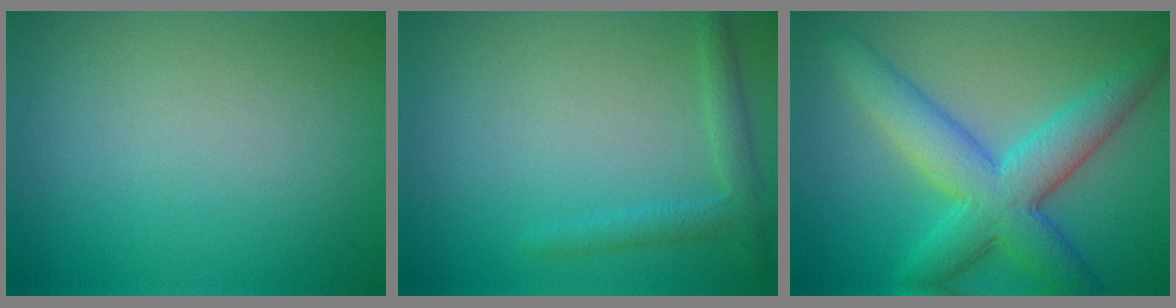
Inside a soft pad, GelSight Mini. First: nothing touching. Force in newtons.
{"total": 2.0, "press": 2.0, "slide": 0.1}
{"total": 7.3, "press": 7.3, "slide": 0.1}